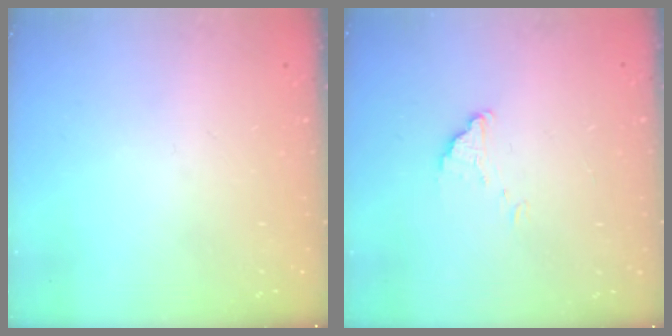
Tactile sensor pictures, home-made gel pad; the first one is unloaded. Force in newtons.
{"total": 1.5, "press": 1.5, "slide": 0.1}